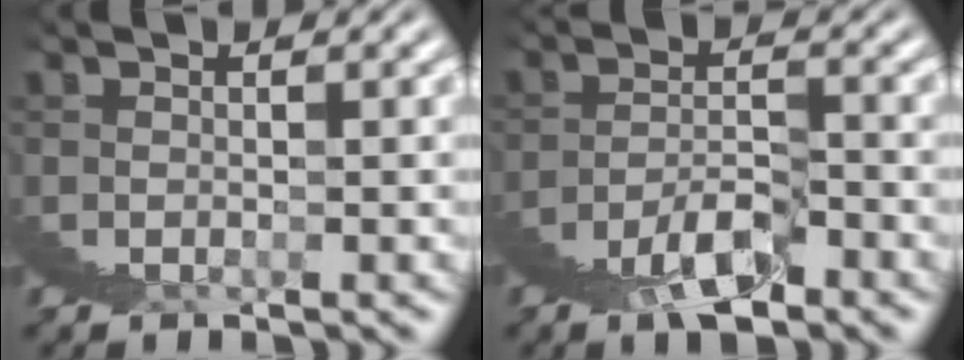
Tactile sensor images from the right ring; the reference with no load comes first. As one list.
[{"total": 4.4, "force": [-1.9, 2.0, 3.4], "torque": [-0.048, 0.012, -0.038]}]